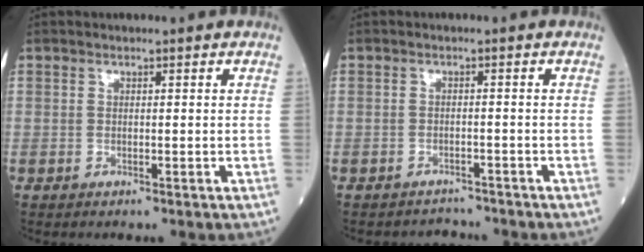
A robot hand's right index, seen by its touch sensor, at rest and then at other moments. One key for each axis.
{"total": 2.4, "fx": -2.2, "fy": 0.4, "fz": -1.0, "tx": 0.019, "ty": -0.006, "tz": -0.033}